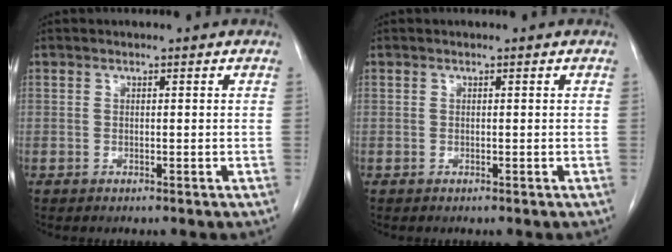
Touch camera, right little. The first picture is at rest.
{"total": 0.0}